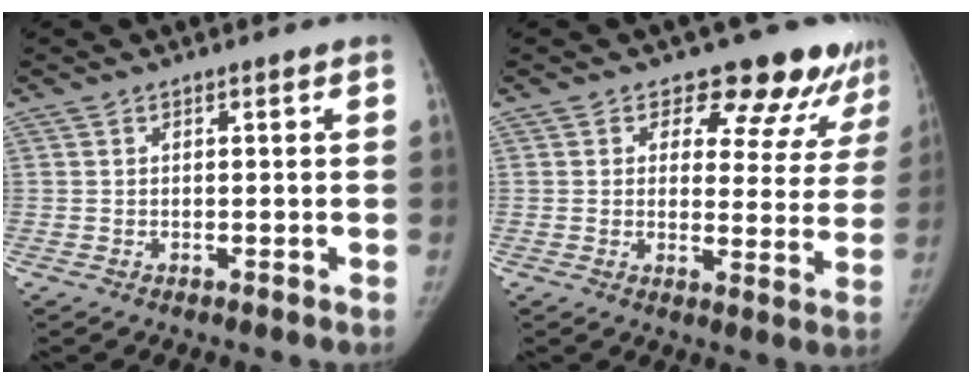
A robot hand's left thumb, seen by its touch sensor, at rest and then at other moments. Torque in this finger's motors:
{"motor_torque": [0.72, 0.84, 0.07, -0.03, 0.08]}